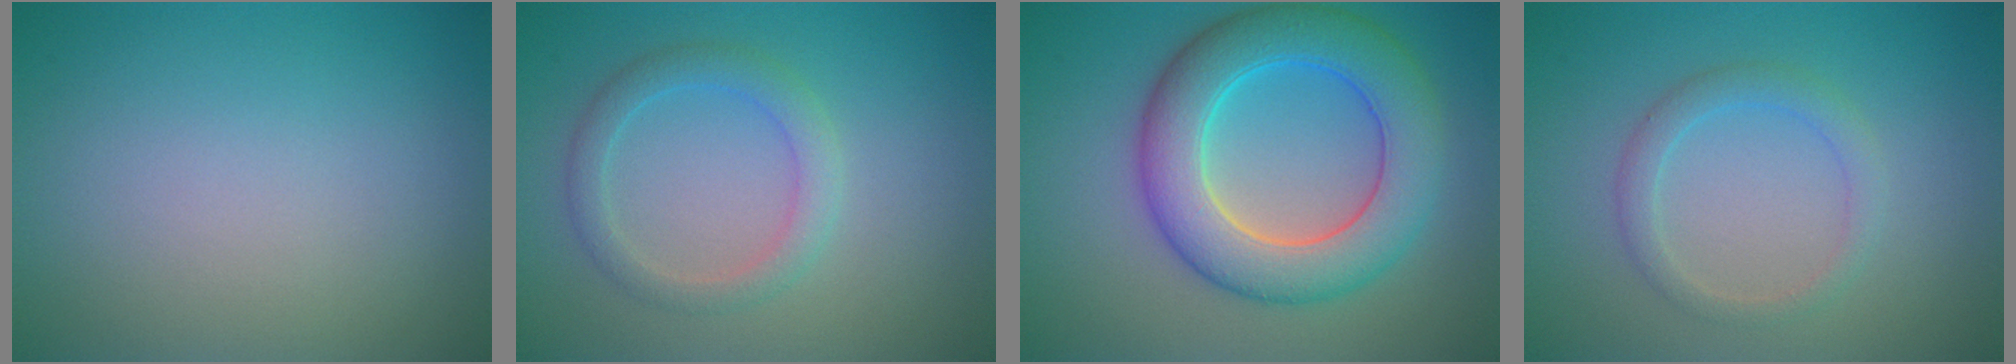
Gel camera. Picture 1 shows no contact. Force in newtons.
{"total": 2.6, "press": 2.6, "slide": 0.4}
{"total": 8.3, "press": 8.3, "slide": 0.1}
{"total": 2.1, "press": 2.1, "slide": 0.1}